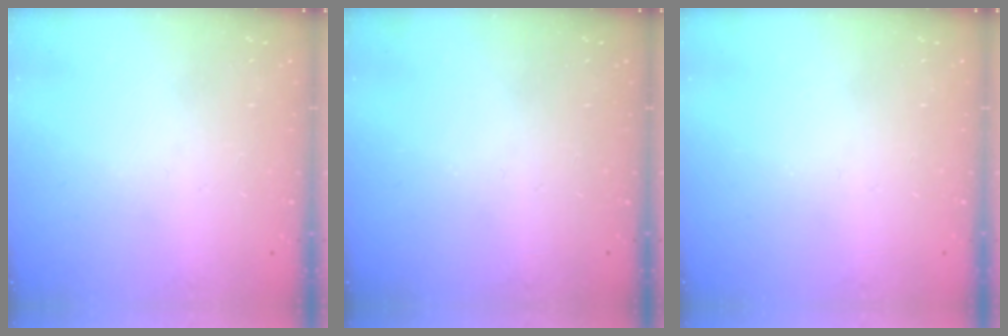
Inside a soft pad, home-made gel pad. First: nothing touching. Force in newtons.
{"total": 0.0}
{"total": 0.0}